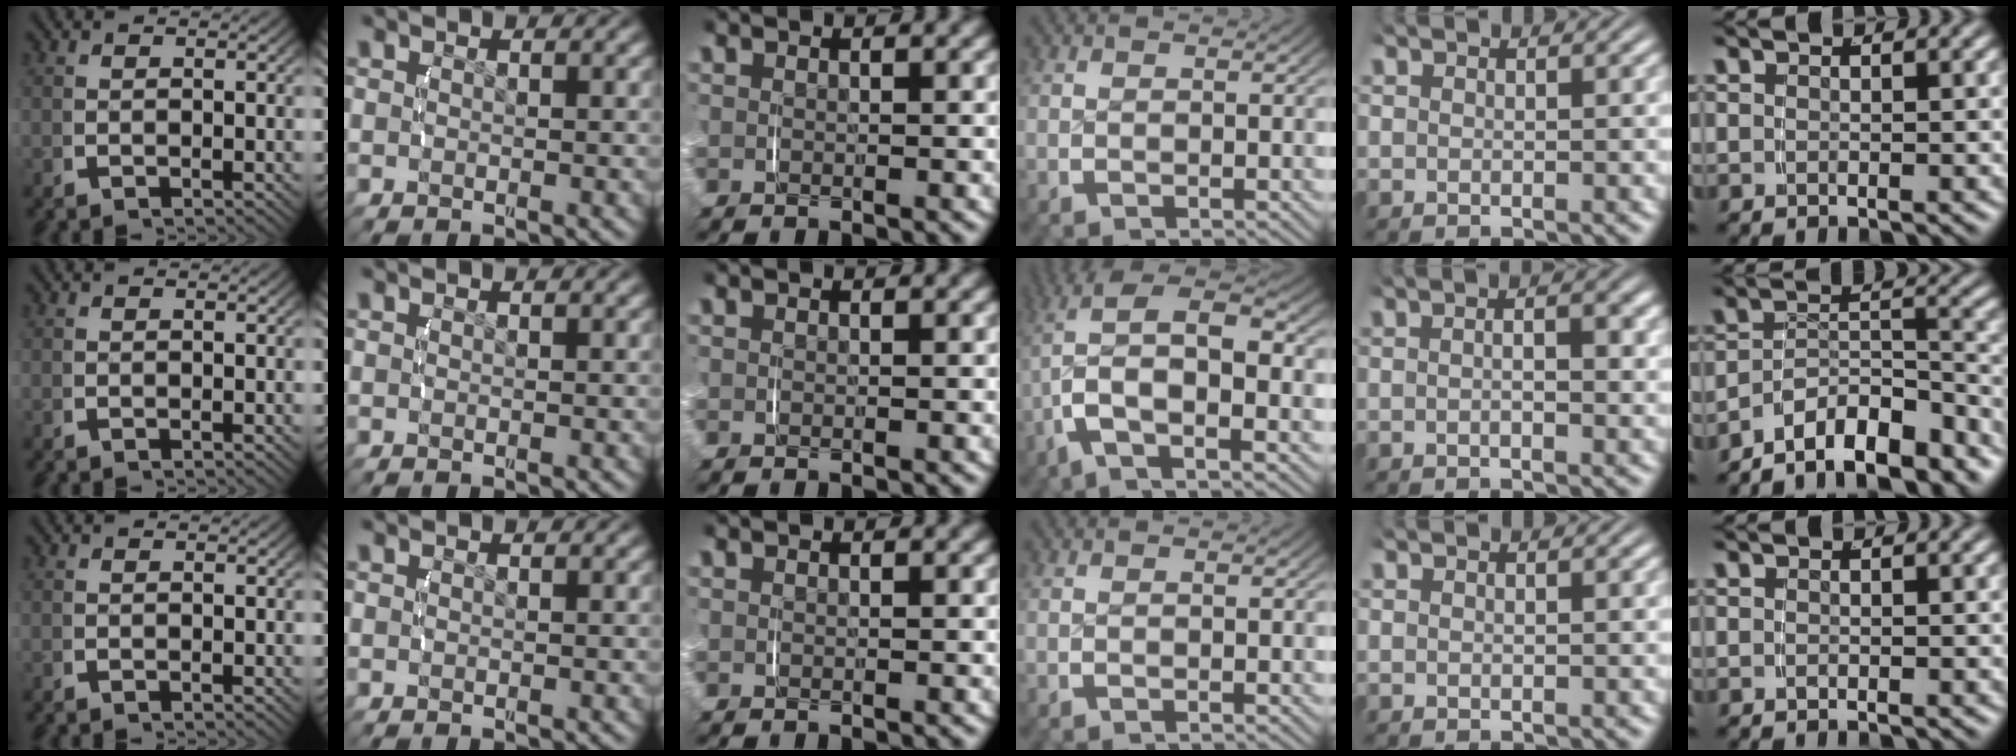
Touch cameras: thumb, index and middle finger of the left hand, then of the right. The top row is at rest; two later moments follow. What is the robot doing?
{"motion": "lift_and_place", "object": "napkin"}